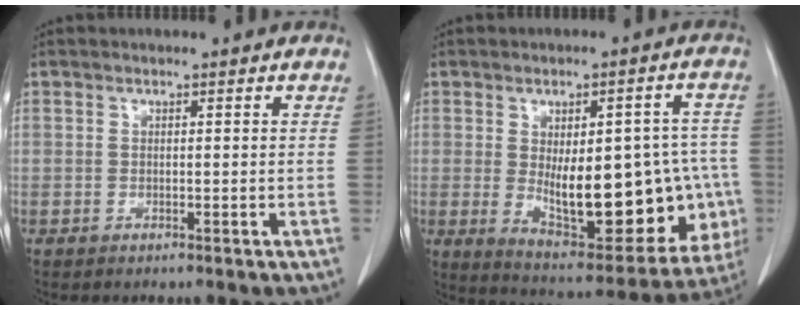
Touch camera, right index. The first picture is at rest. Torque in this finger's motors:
{"motor_torque": [1.39, -0.75, 0.48, 0.21]}